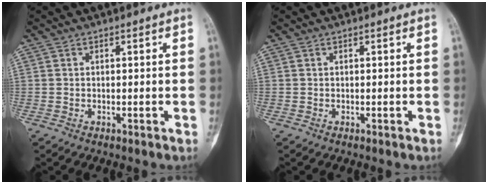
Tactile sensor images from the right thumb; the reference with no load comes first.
{"total": 0.0}